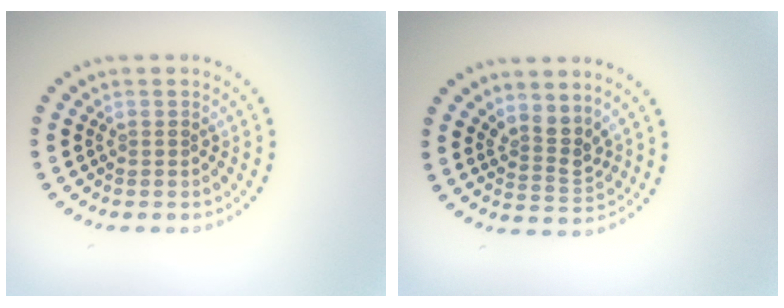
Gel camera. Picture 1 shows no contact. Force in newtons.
{"total": 2.6, "press": 2.0, "slide": 1.7}